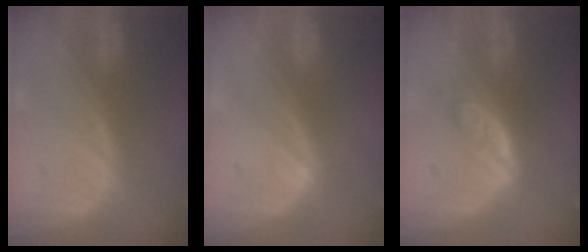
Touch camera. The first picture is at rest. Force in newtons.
{"total": 0.8, "press": 0.6, "slide": 0.5}
{"total": 4.9, "press": 4.2, "slide": 2.4}